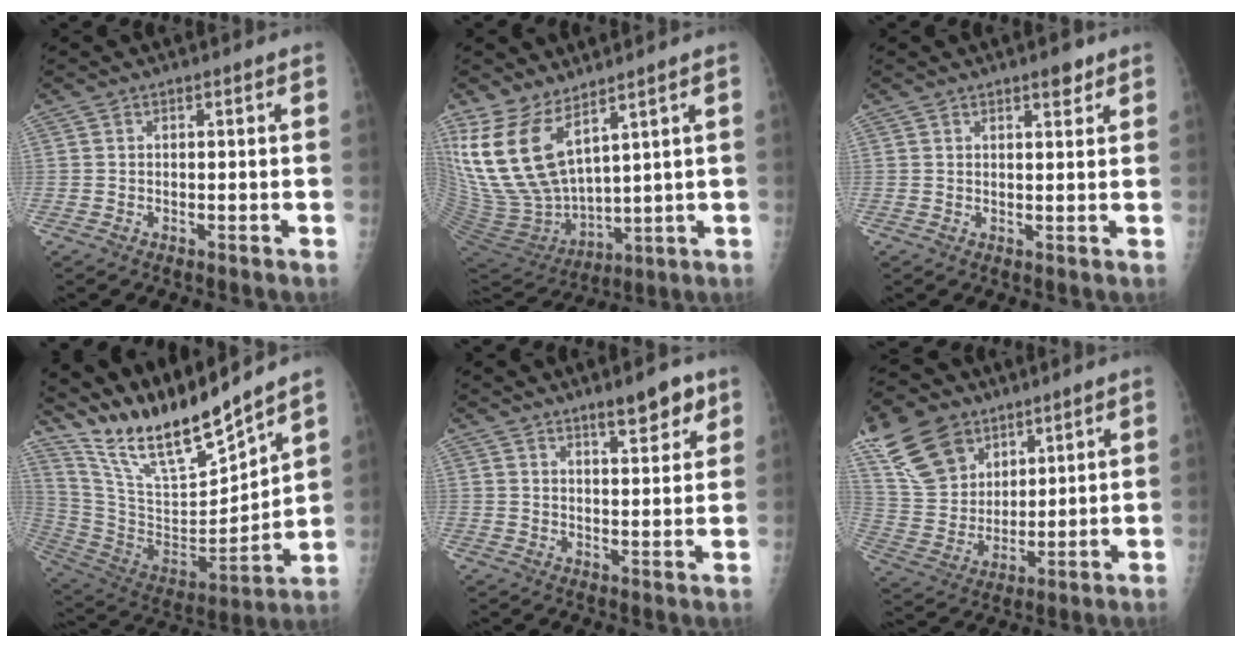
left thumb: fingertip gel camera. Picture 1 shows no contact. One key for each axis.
{"total": 16.7, "fx": 9.6, "fy": 7.7, "fz": 11.3, "tx": -0.217, "ty": -0.062, "tz": 0.214}
{"total": 2.6, "fx": 1.8, "fy": 0.9, "fz": 1.6, "tx": -0.014, "ty": -0.010, "tz": 0.025}
{"total": 20.0, "fx": 17.3, "fy": 3.0, "fz": 9.6, "tx": -0.143, "ty": -0.099, "tz": 0.330}
{"total": 6.7, "fx": 4.5, "fy": 1.9, "fz": 4.5, "tx": -0.048, "ty": -0.028, "tz": 0.065}
{"total": 16.3, "fx": 9.9, "fy": 10.8, "fz": 7.0, "tx": -0.110, "ty": -0.030, "tz": 0.200}